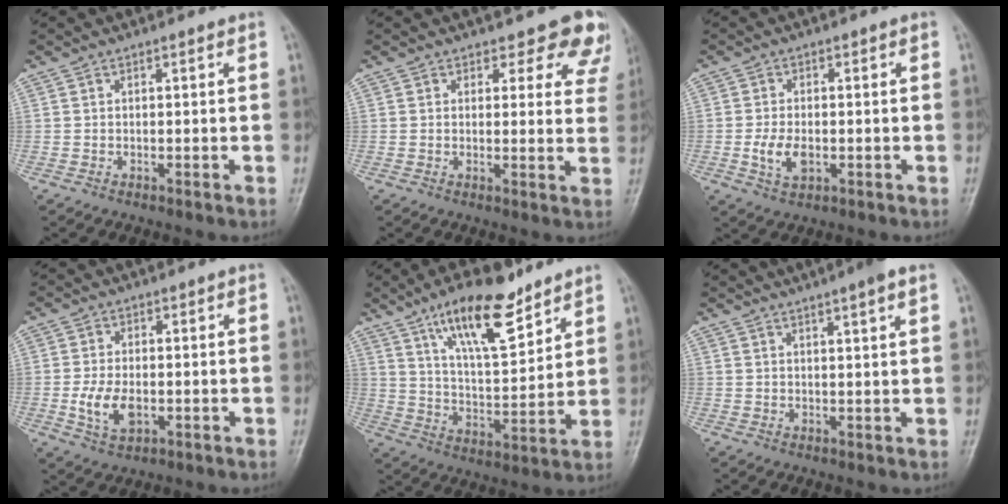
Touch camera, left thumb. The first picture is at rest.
{"total": 8.6, "force": [7.4, 4.2, 1.4], "torque": [0.044, -0.039, 0.053]}
{"total": 5.0, "force": [-1.1, 3.0, 3.8], "torque": [-0.071, 0.001, -0.018]}
{"total": 6.2, "force": [-1.3, 3.8, 4.8], "torque": [-0.091, -0.001, -0.020]}
{"total": 15.6, "force": [10.2, 5.2, 10.5], "torque": [-0.150, -0.057, 0.182]}
{"total": 5.6, "force": [3.7, 0.3, 4.2], "torque": [-0.057, 0.009, 0.054]}